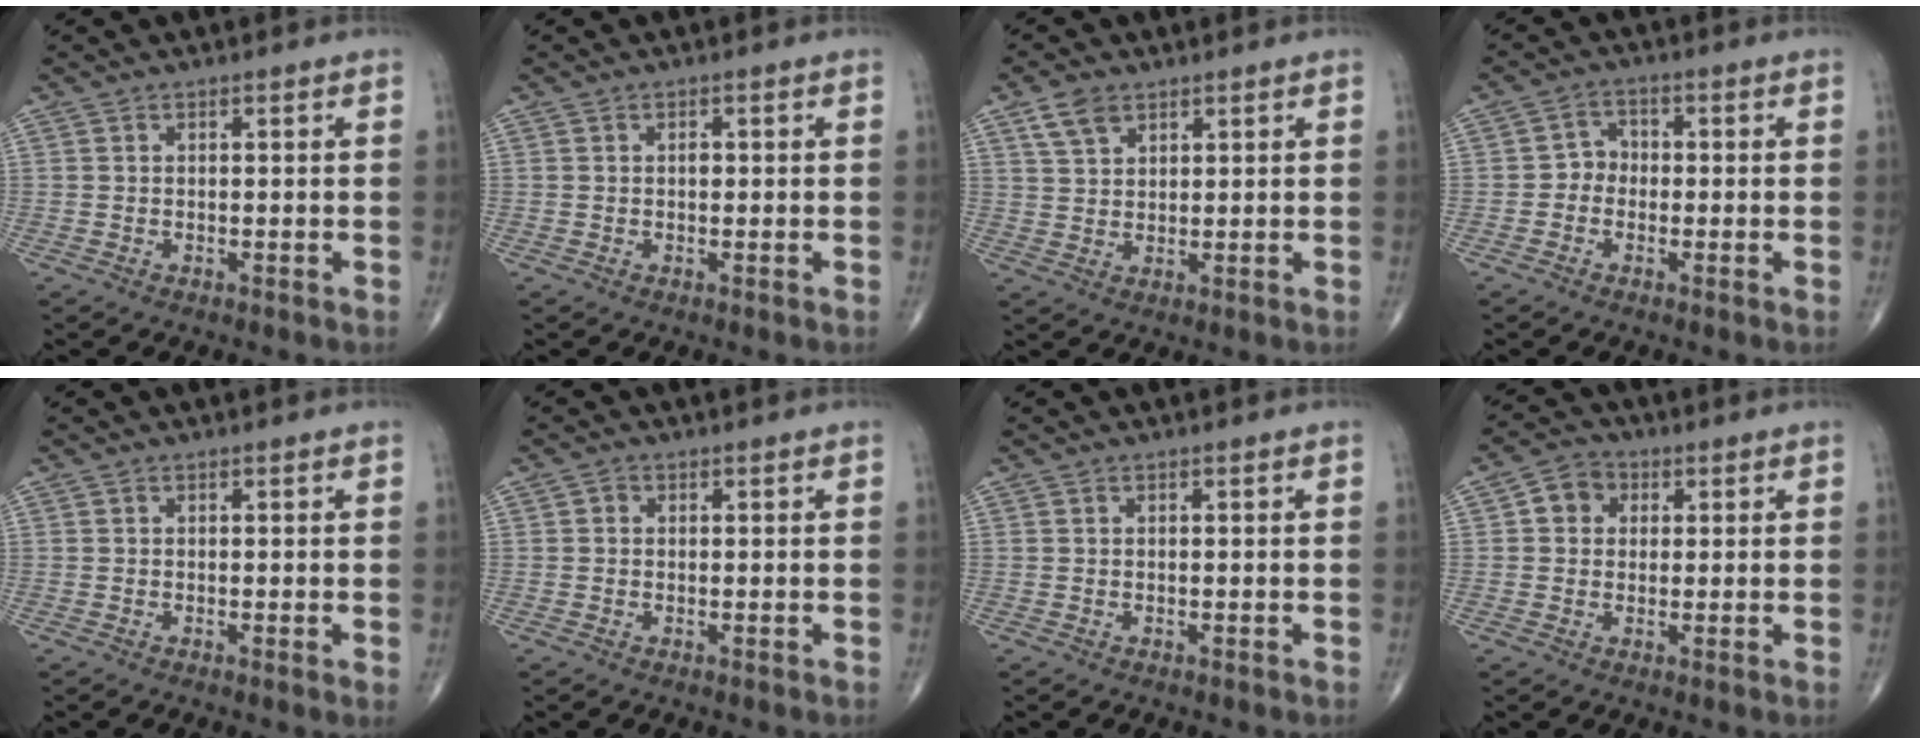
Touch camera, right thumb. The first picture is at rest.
{"total": 0.8, "force": [0.0, 0.6, 0.6], "torque": [-0.004, 0.002, -0.003]}
{"total": 4.9, "force": [2.9, 3.0, 2.5], "torque": [-0.037, -0.010, 0.059]}
{"total": 3.3, "force": [-0.9, 2.9, 1.4], "torque": [0.000, 0.015, -0.028]}
{"total": 0.9, "force": [0.0, 0.0, 0.9], "torque": [-0.015, -0.003, -0.004]}
{"total": 0.9, "force": [0.1, 0.8, 0.4], "torque": [0.001, 0.002, -0.003]}
{"total": 0.0}
{"total": 5.0, "force": [1.1, 4.3, 2.3], "torque": [-0.015, 0.007, 0.008]}